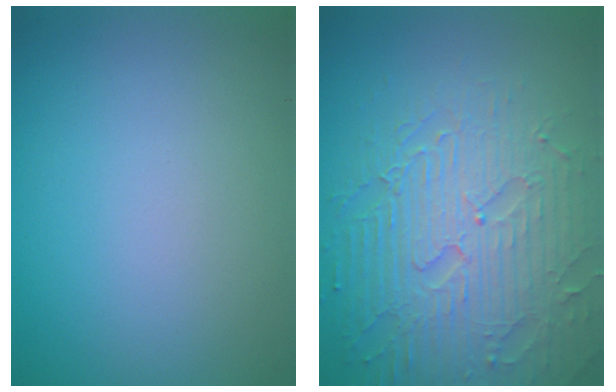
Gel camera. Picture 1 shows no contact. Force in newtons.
{"total": 7.5, "press": 5.9, "slide": 4.6}